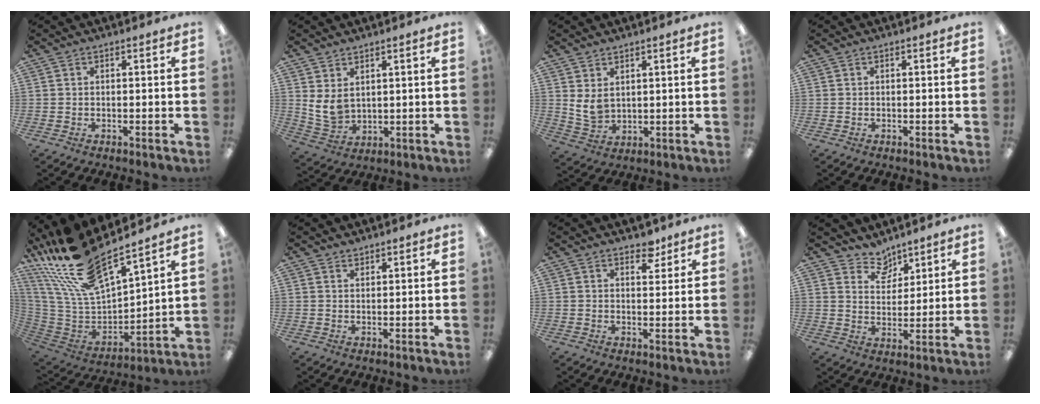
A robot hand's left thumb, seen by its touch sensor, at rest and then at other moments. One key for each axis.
{"total": 6.6, "fx": 2.9, "fy": 4.5, "fz": 3.9, "tx": -0.098, "ty": -0.016, "tz": 0.056}
{"total": 5.7, "fx": 2.7, "fy": 3.9, "fz": 3.3, "tx": -0.073, "ty": -0.015, "tz": 0.049}
{"total": 0.0}
{"total": 22.2, "fx": 18.2, "fy": 6.2, "fz": 11.0, "tx": -0.242, "ty": -0.127, "tz": 0.320}
{"total": 1.5, "fx": 1.5, "fy": 0.4, "fz": -0.1, "tx": 0.002, "ty": -0.003, "tz": 0.029}
{"total": 4.5, "fx": 3.7, "fy": 2.3, "fz": 1.4, "tx": -0.002, "ty": -0.020, "tz": 0.063}
{"total": 6.7, "fx": 5.7, "fy": 3.4, "fz": 0.3, "tx": -0.008, "ty": -0.043, "tz": 0.106}